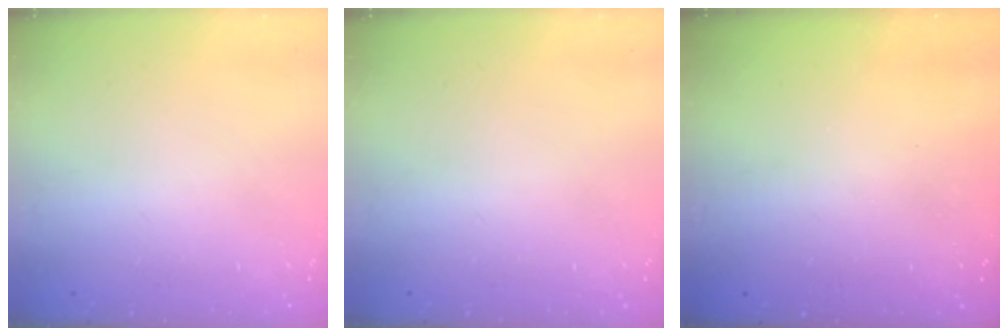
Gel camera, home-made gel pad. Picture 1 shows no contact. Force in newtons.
{"total": 0.0}
{"total": 3.2, "press": 3.2, "slide": 0.1}